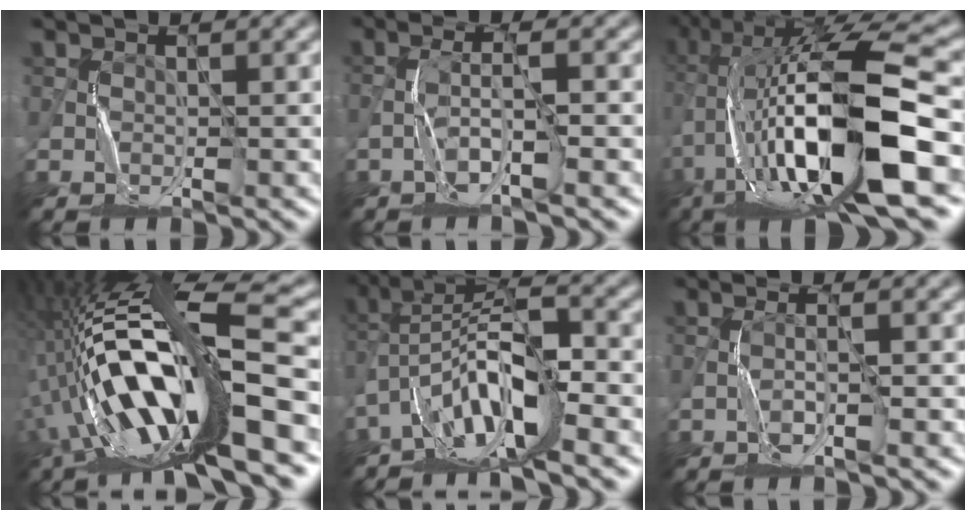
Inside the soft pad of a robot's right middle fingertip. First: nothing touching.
{"total": 2.6, "force": [-1.4, -0.2, 2.2], "torque": [-0.044, 0.009, -0.033]}
{"total": 16.1, "force": [-2.9, 3.8, 15.4], "torque": [-0.278, 0.033, -0.042]}
{"total": 16.6, "force": [-4.5, 4.4, 15.4], "torque": [-0.281, 0.013, -0.081]}
{"total": 8.4, "force": [-4.2, 2.1, 6.9], "torque": [-0.123, 0.016, -0.086]}
{"total": 1.3, "force": [-0.5, -0.6, 1.0], "torque": [-0.022, 0.003, -0.015]}